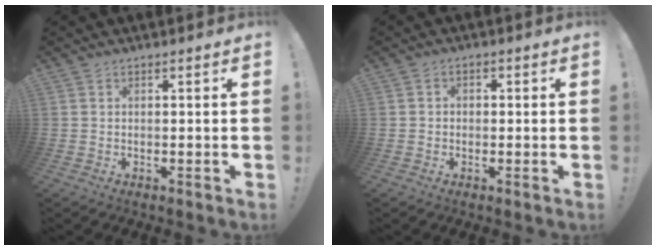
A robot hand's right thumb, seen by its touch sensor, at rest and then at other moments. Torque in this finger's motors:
{"motor_torque": [0.12, -0.13, -0.28, 0.17, 0.02]}